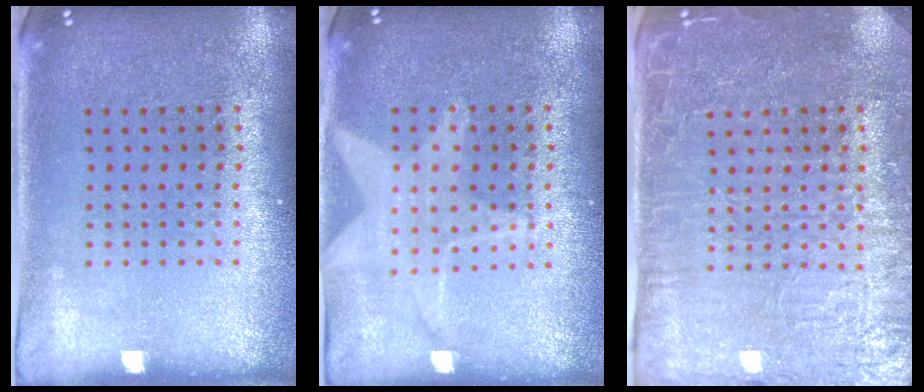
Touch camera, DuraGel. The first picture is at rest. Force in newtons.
{"total": 1.3, "press": 1.3, "slide": 0.3}
{"total": 4.2, "press": 3.9, "slide": 1.6}